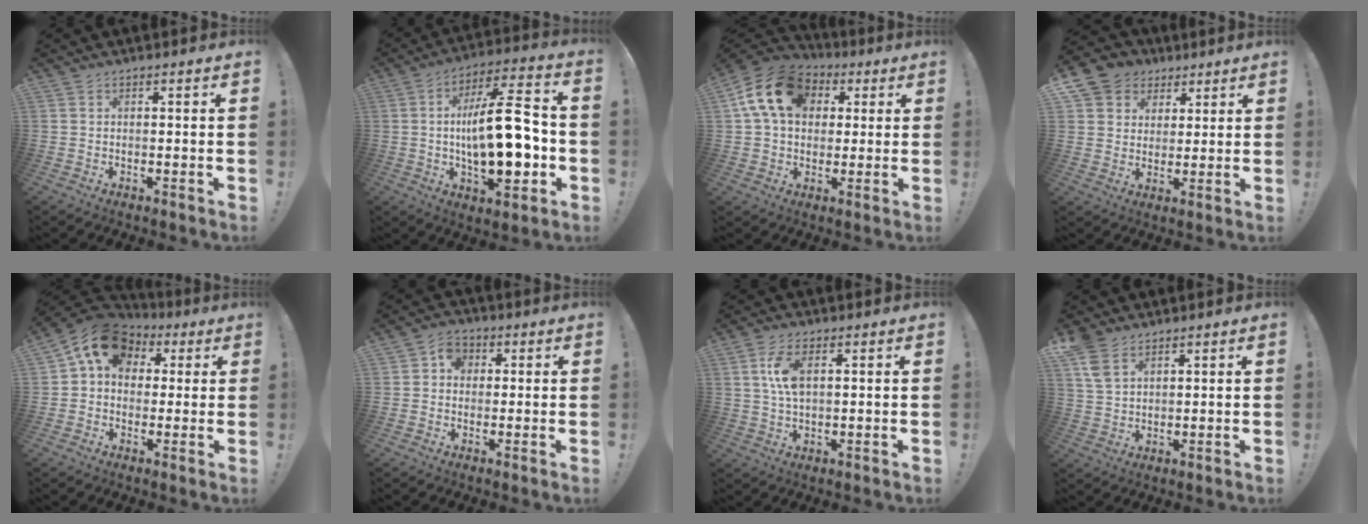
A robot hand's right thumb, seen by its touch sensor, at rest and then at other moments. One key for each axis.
{"total": 20.9, "fx": -1.6, "fy": 7.7, "fz": 19.3, "tx": -0.320, "ty": 0.003, "tz": -0.029}
{"total": 16.6, "fx": 5.1, "fy": 12.3, "fz": 9.9, "tx": -0.158, "ty": 0.001, "tz": 0.096}
{"total": 8.6, "fx": 3.6, "fy": 7.6, "fz": 2.0, "tx": -0.028, "ty": -0.021, "tz": 0.075}
{"total": 12.7, "fx": 4.4, "fy": 9.5, "fz": 7.1, "tx": -0.117, "ty": -0.005, "tz": 0.088}
{"total": 5.3, "fx": 0.5, "fy": 4.6, "fz": 2.6, "tx": -0.039, "ty": 0.011, "tz": 0.009}
{"total": 7.2, "fx": 1.8, "fy": 3.5, "fz": 6.0, "tx": -0.120, "ty": -0.003, "tz": 0.027}
{"total": 7.1, "fx": 4.4, "fy": 4.0, "fz": 3.9, "tx": -0.070, "ty": -0.012, "tz": 0.088}